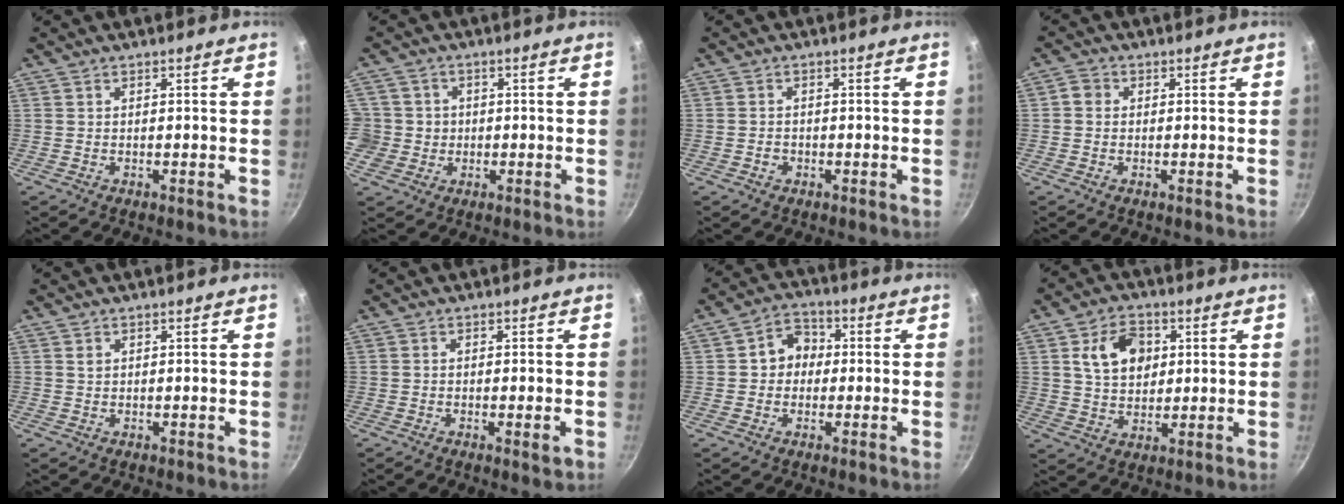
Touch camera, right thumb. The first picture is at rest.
{"total": 6.4, "force": [-0.3, 6.3, 1.3], "torque": [-0.004, 0.012, -0.008]}
{"total": 1.4, "force": [-0.6, 1.2, 0.4], "torque": [-0.005, 0.006, -0.006]}
{"total": 2.2, "force": [0.1, 2.0, 0.9], "torque": [-0.014, 0.006, -0.006]}
{"total": 0.8, "force": [0.4, 0.6, 0.3], "torque": [-0.004, -0.001, 0.006]}
{"total": 2.2, "force": [-0.7, 0.4, 2.0], "torque": [-0.041, -0.003, -0.013]}
{"total": 6.4, "force": [0.2, 5.6, 3.2], "torque": [-0.010, 0.012, -0.006]}
{"total": 10.0, "force": [2.8, 7.2, 6.4], "torque": [-0.084, -0.003, 0.046]}